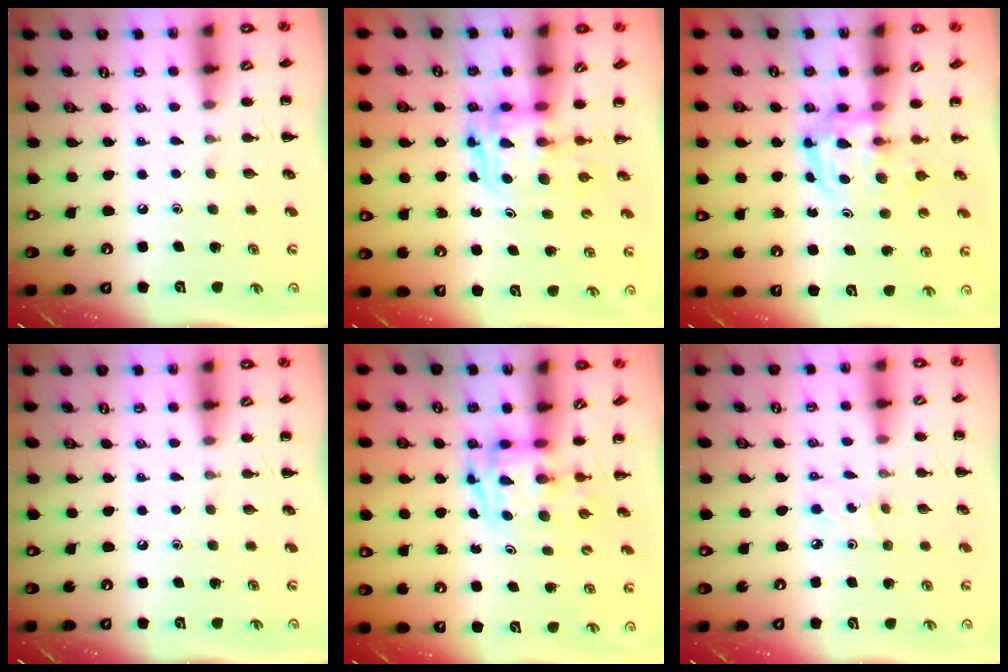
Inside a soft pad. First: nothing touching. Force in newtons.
{"total": 2.7, "press": 2.7, "slide": 0.2}
{"total": 3.3, "press": 3.2, "slide": 0.4}
{"total": 0.0}
{"total": 3.3, "press": 3.3, "slide": 0.6}
{"total": 3.2, "press": 3.2, "slide": 0.7}